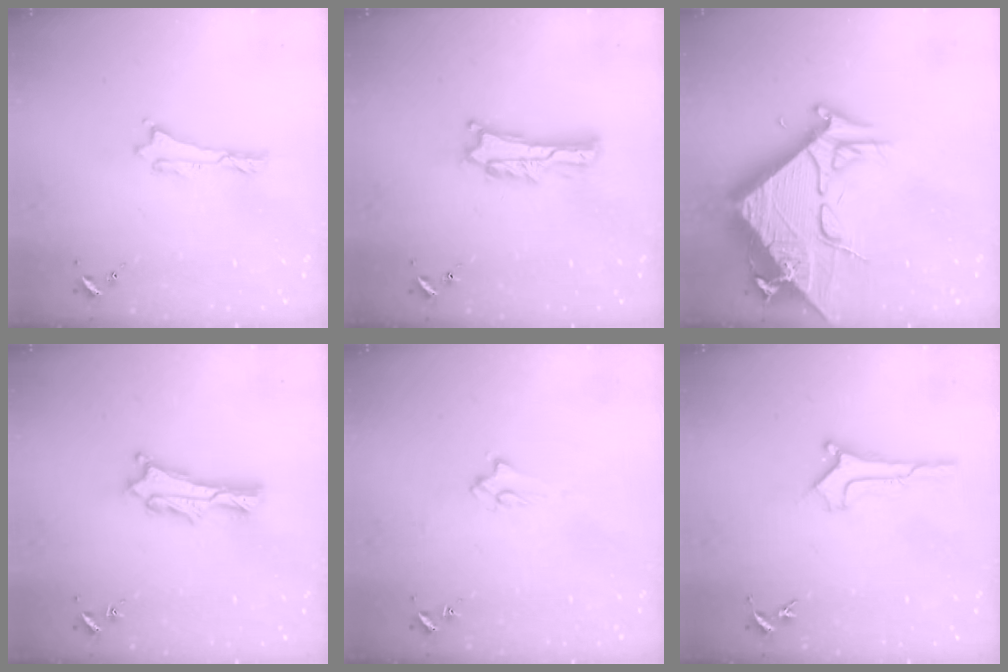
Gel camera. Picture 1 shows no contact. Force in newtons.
{"total": 2.0, "press": 2.0, "slide": 0.3}
{"total": 17.0, "press": 16.9, "slide": 1.6}
{"total": 1.5, "press": 1.4, "slide": 0.2}
{"total": 2.0, "press": 2.0, "slide": 0.3}
{"total": 0.9, "press": 0.9, "slide": 0.1}